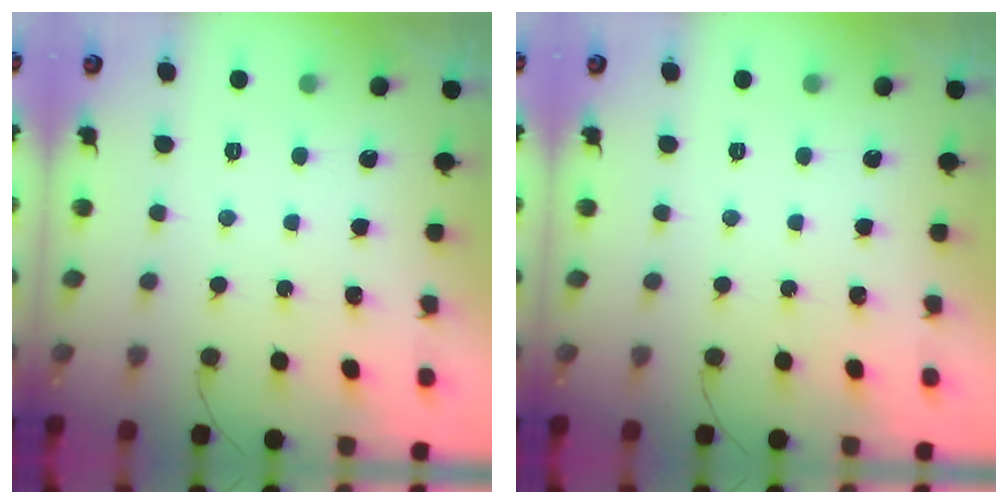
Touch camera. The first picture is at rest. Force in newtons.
{"total": 0.0}